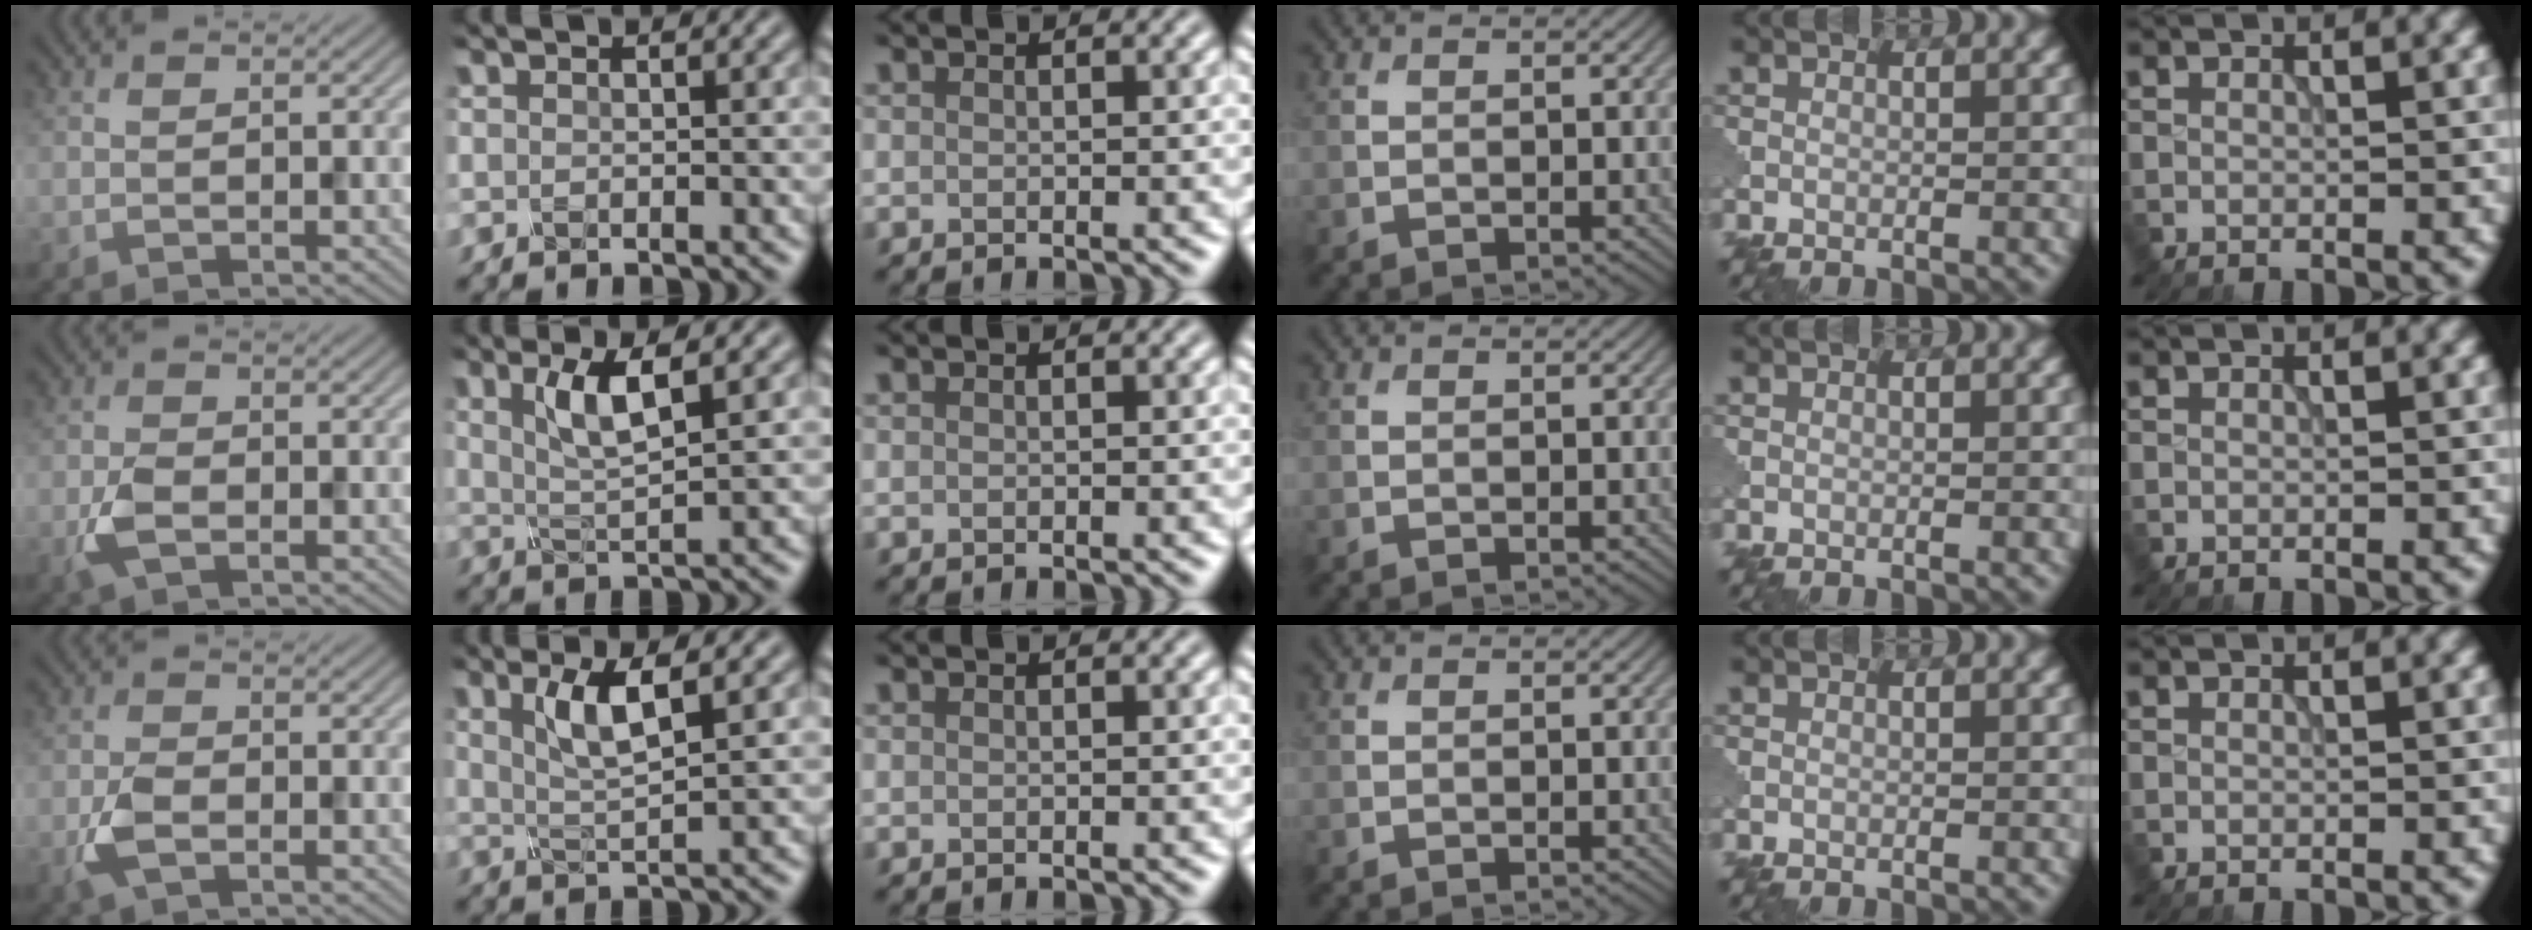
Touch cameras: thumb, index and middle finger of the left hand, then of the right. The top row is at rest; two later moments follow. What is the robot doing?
{"motion": "squeeze", "object": "clothespin"}